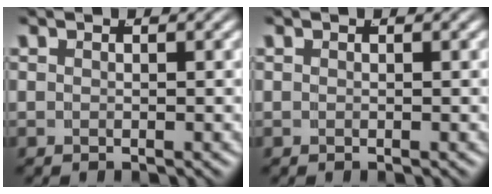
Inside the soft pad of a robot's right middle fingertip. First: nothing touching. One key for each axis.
{"total": 0.0}